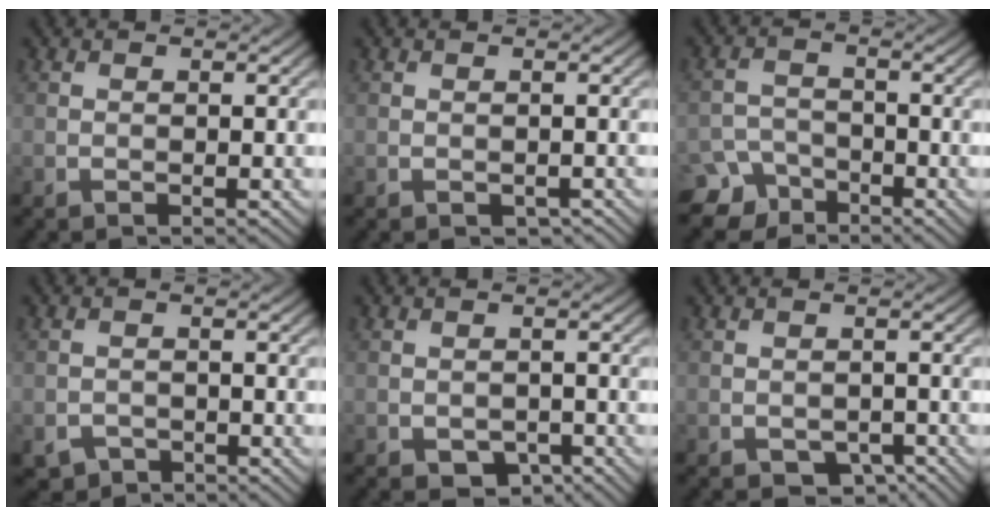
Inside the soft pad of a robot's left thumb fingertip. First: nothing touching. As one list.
[{"total": 1.0, "force": [-0.6, 0.6, 0.5], "torque": [-0.011, -0.007, -0.007]}, {"total": 6.0, "force": [-4.6, 3.5, 1.3], "torque": [-0.021, -0.009, -0.086]}, {"total": 2.0, "force": [-1.5, 1.3, 0.5], "torque": [-0.007, -0.004, -0.031]}, {"total": 3.2, "force": [-1.9, 2.0, 1.6], "torque": [-0.028, -0.008, -0.026]}, {"total": 3.5, "force": [-2.3, 2.0, 1.7], "torque": [-0.029, -0.006, -0.030]}]